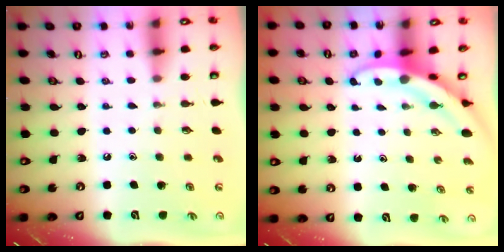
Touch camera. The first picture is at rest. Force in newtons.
{"total": 3.2, "press": 3.2, "slide": 0.3}